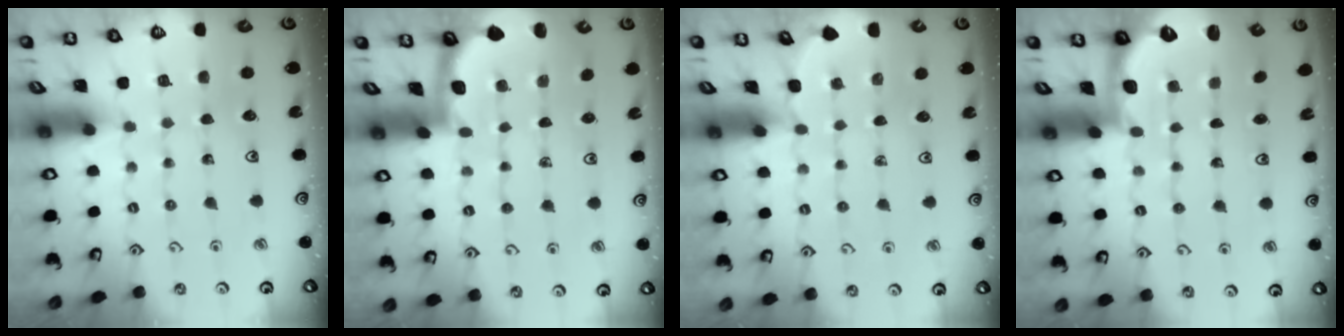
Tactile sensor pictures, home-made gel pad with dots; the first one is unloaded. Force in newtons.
{"total": 1.9, "press": 1.9, "slide": 0.0}
{"total": 2.4, "press": 2.4, "slide": 0.1}
{"total": 2.8, "press": 2.0, "slide": 2.0}